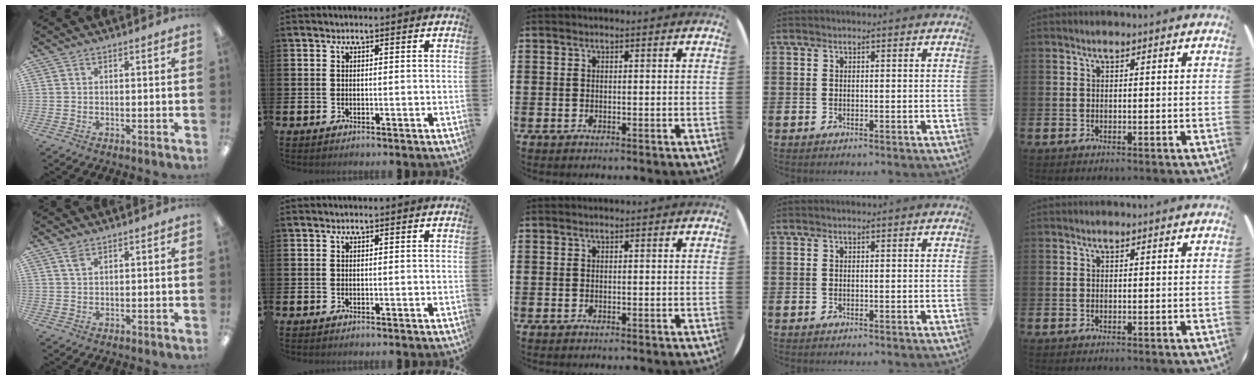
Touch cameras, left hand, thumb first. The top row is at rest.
{"thumb": {"total": 2.0, "force": [1.5, 0.8, 1.1], "torque": [-0.018, -0.003, 0.025]}}